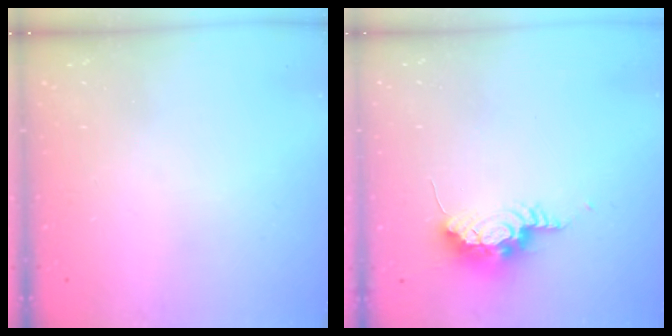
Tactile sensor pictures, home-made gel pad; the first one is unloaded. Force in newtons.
{"total": 15.5, "press": 10.5, "slide": 11.3}